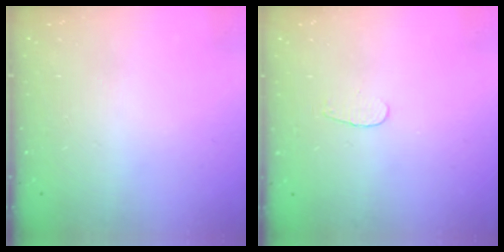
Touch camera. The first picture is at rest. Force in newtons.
{"total": 3.1, "press": 3.1, "slide": 0.4}